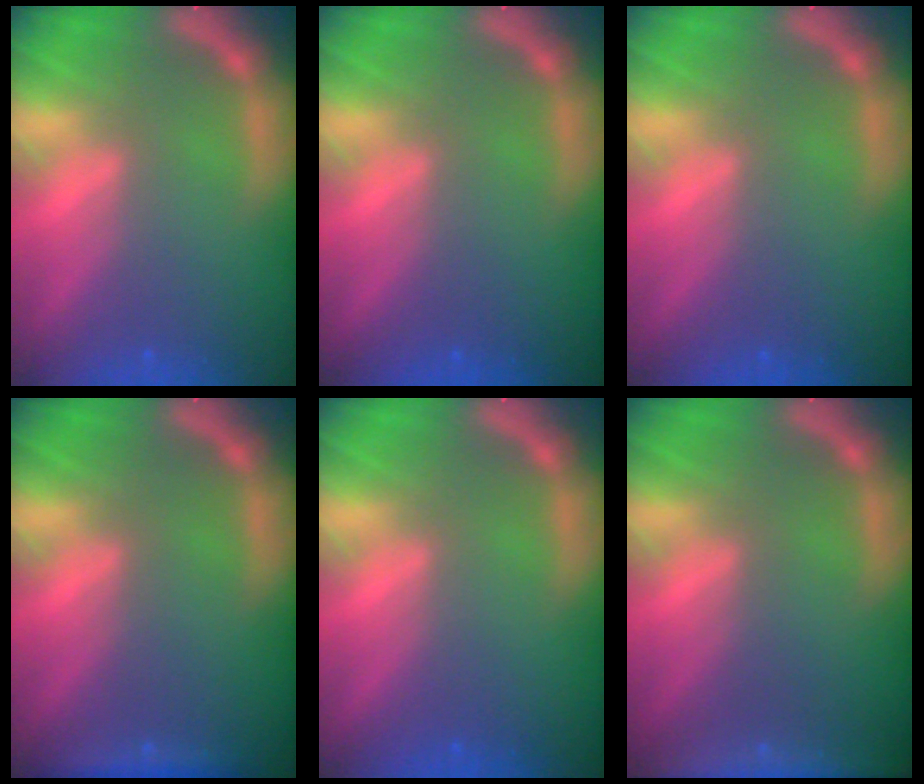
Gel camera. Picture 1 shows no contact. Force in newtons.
{"total": 0.0}
{"total": 0.0}
{"total": 1.9}
{"total": 0.0}
{"total": 7.5}